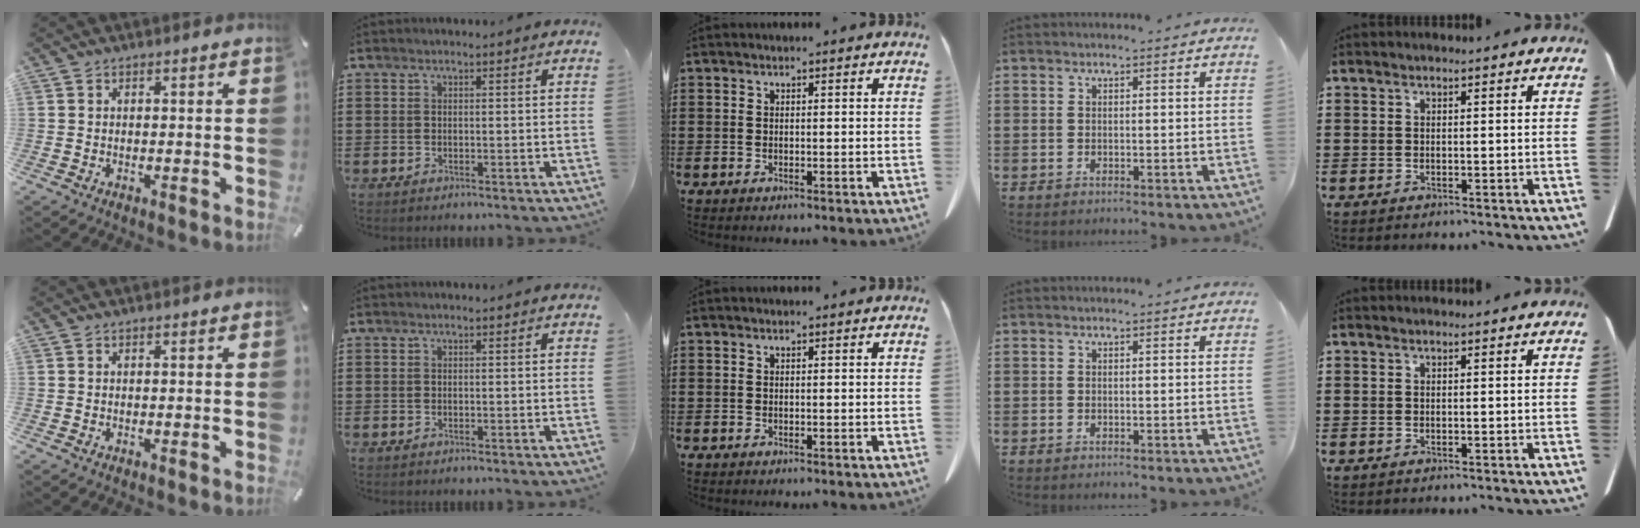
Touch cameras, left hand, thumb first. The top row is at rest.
{}